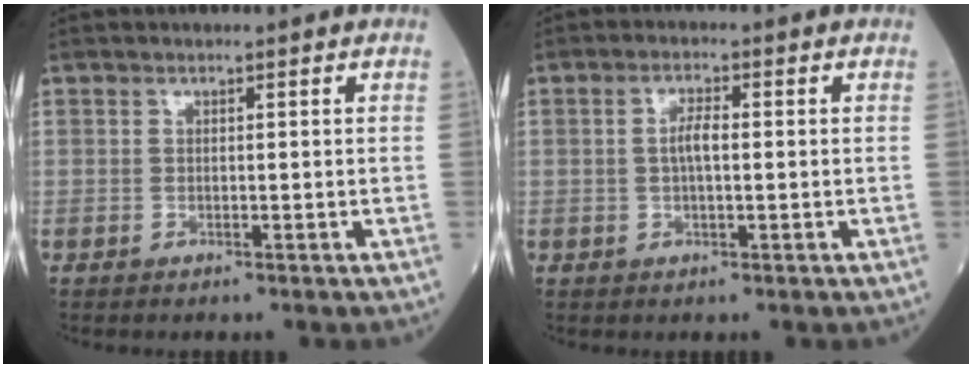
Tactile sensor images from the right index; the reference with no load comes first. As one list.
[{"total": 3.0, "force": [0.1, 0.8, 2.9], "torque": [-0.057, 0.007, 0.002]}]